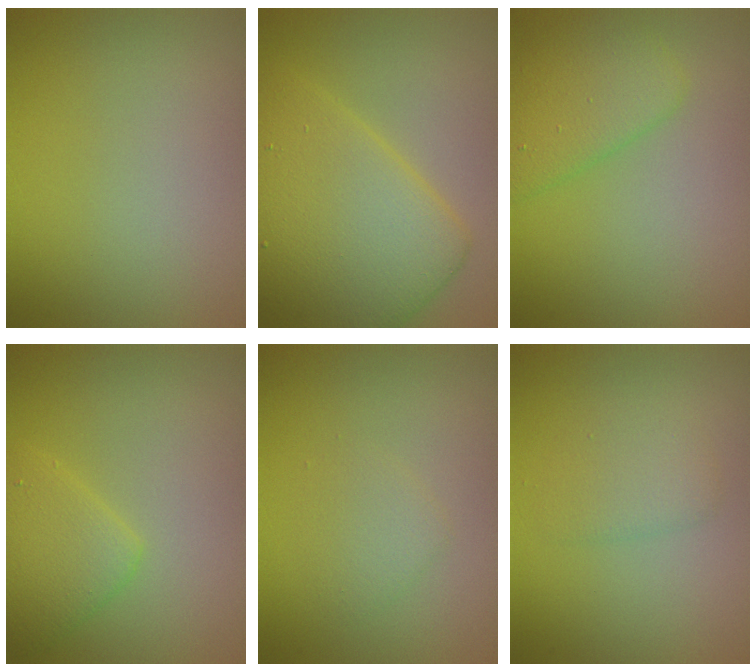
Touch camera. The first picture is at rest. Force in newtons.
{"total": 8.7, "press": 8.7, "slide": 0.1}
{"total": 3.6, "press": 3.6, "slide": 0.2}
{"total": 2.8, "press": 2.8, "slide": 0.2}
{"total": 1.5, "press": 1.5, "slide": 0.0}
{"total": 2.1, "press": 2.1, "slide": 0.1}